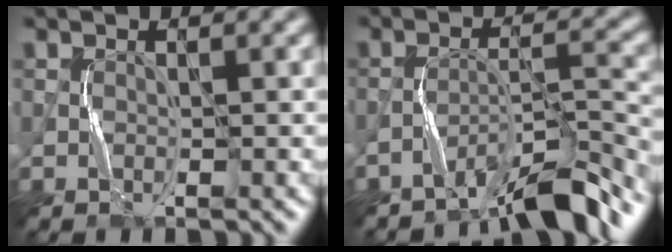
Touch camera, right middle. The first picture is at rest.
{"total": 5.8, "force": [-5.2, 0.4, 2.7], "torque": [-0.041, 0.008, -0.090]}